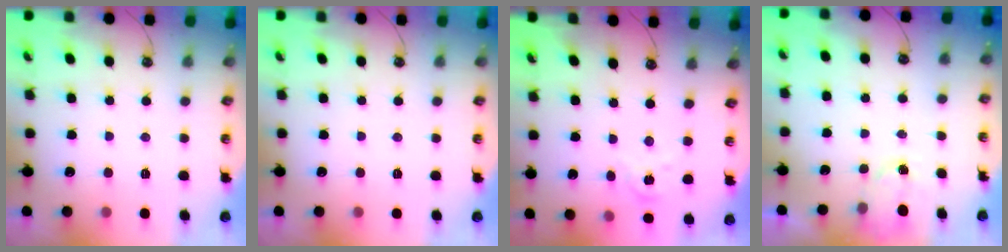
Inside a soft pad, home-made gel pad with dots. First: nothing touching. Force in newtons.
{"total": 0.0}
{"total": 3.1, "press": 3.1, "slide": 0.3}
{"total": 1.5, "press": 1.5, "slide": 0.3}